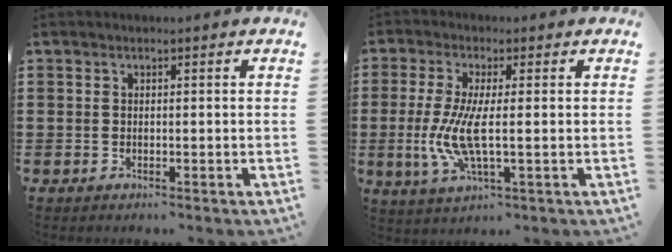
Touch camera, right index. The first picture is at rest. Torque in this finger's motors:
{"motor_torque": [2.14, 0.00, 0.87, 0.21]}